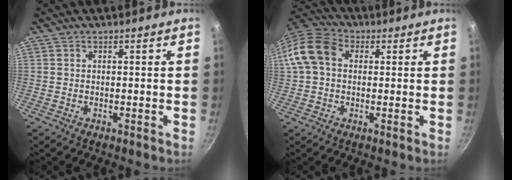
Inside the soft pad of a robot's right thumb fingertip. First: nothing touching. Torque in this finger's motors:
{"motor_torque": [-0.86, 0.95, -0.10, 0.08, 0.10]}